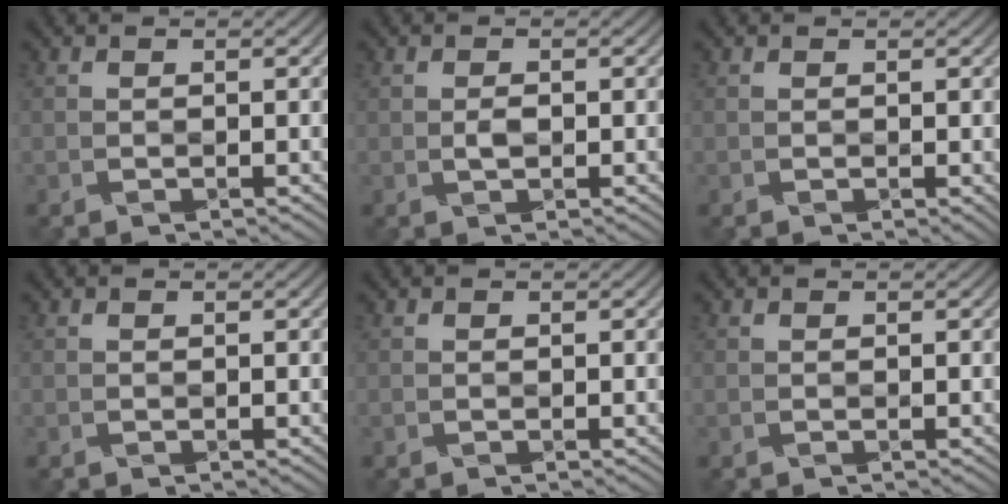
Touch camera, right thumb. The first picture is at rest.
{"total": 0.9, "force": [-0.1, 0.5, 0.8], "torque": [-0.012, 0.003, -0.001]}
{"total": 0.8, "force": [0.3, 0.2, 0.7], "torque": [-0.010, 0.001, 0.007]}
{"total": 0.0}
{"total": 0.0}
{"total": 0.0}